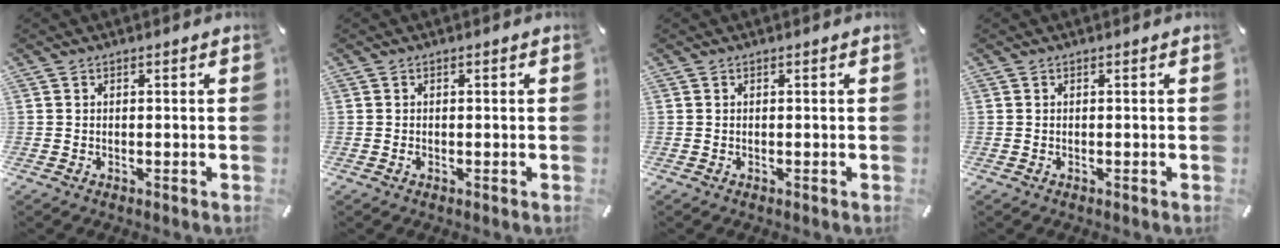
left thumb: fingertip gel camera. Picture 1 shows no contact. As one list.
[{"total": 0.7, "force": [-0.2, 0.4, 0.6], "torque": [-0.012, -0.001, -0.003]}, {"total": 0.0}, {"total": 0.0}]